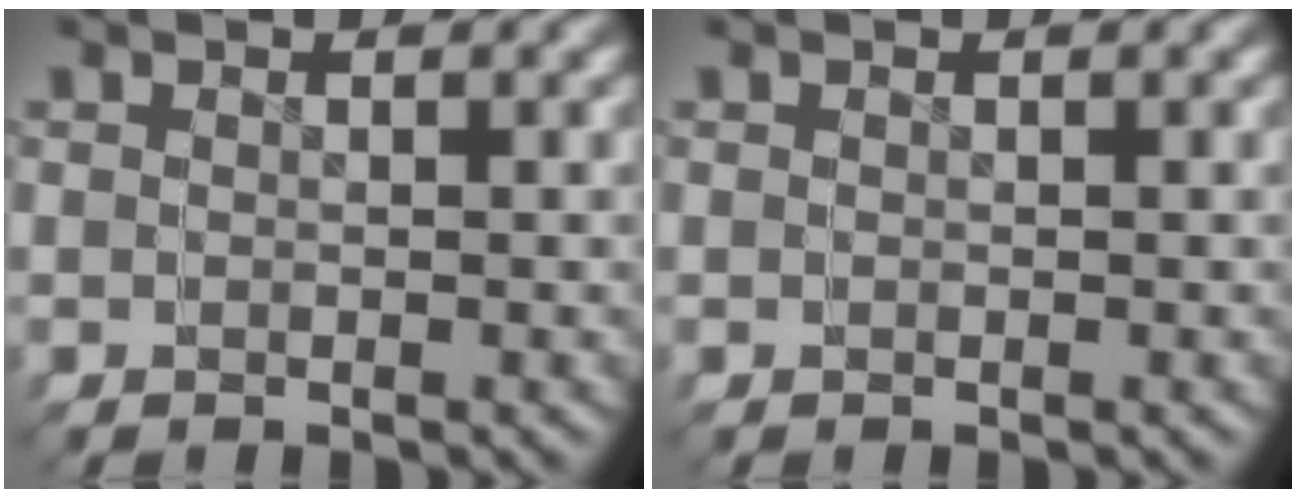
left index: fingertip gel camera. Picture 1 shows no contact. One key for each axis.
{"total": 0.0}